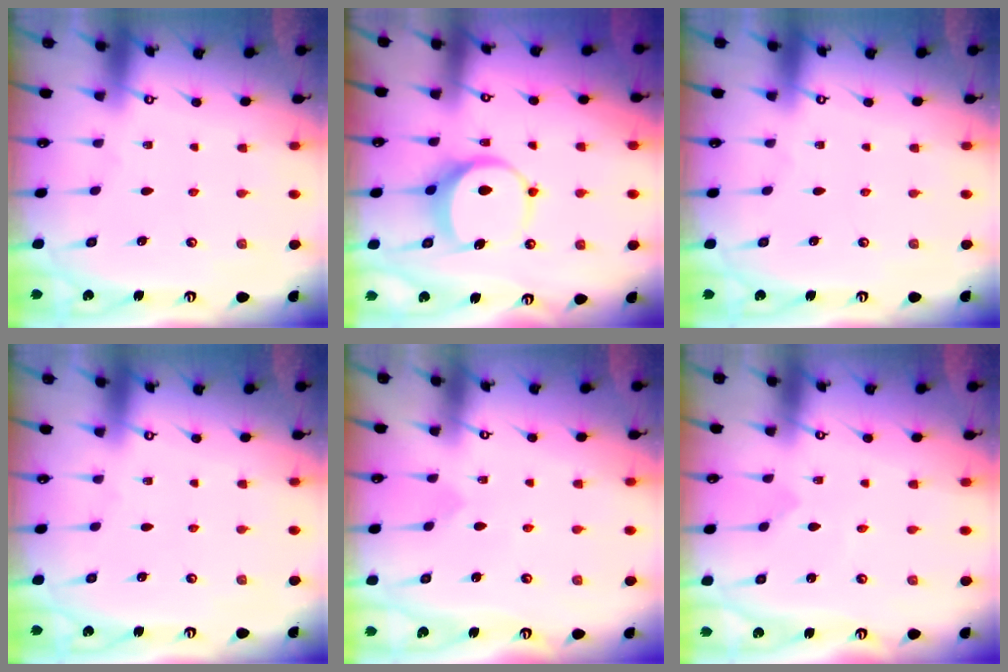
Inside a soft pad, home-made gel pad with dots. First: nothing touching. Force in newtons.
{"total": 7.4, "press": 7.3, "slide": 0.9}
{"total": 0.0}
{"total": 0.0}
{"total": 3.0, "press": 3.0, "slide": 0.2}
{"total": 0.0}